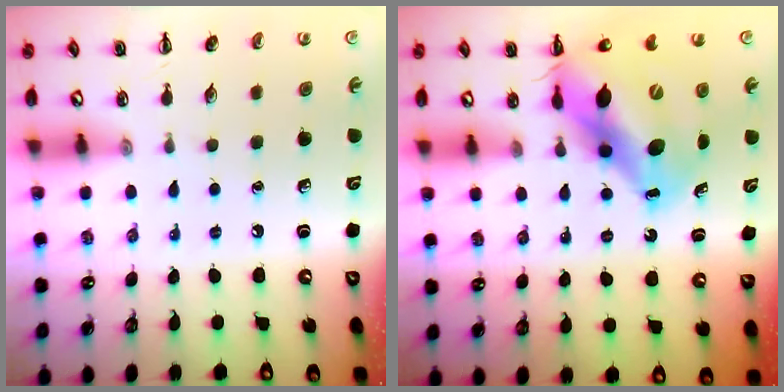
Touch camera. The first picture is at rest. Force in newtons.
{"total": 12.6, "press": 12.2, "slide": 2.8}